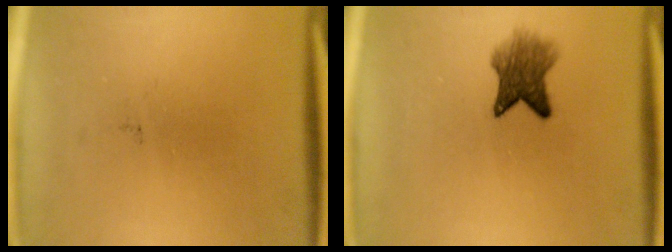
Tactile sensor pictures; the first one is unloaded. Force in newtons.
{"total": 5.6}